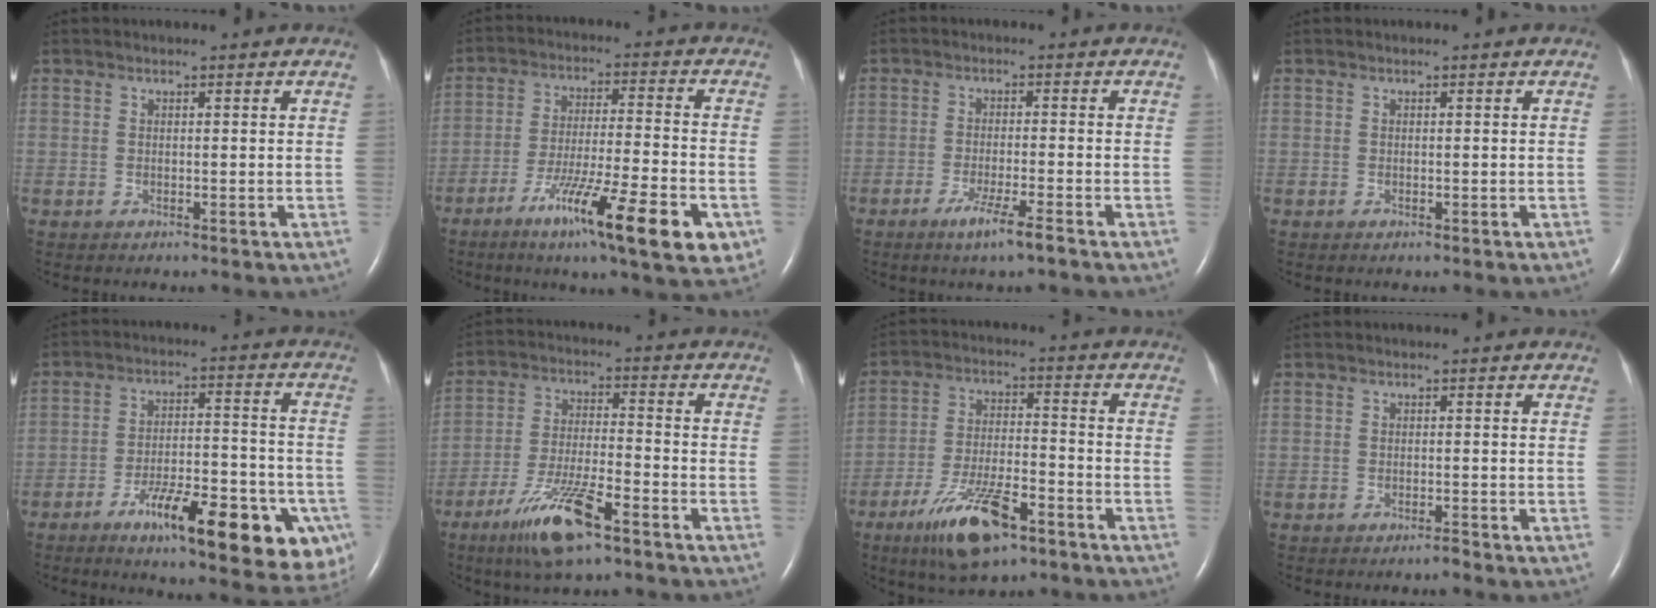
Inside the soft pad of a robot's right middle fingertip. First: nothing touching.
{"total": 16.7, "force": [-8.3, 1.4, 14.4], "torque": [-0.205, -0.026, -0.128]}
{"total": 4.7, "force": [-3.1, -0.4, 3.6], "torque": [-0.071, -0.011, -0.058]}
{"total": 0.0}
{"total": 19.4, "force": [-10.3, 4.8, 15.8], "torque": [-0.150, 0.017, -0.141]}
{"total": 11.4, "force": [-7.1, 1.7, 8.7], "torque": [-0.177, -0.021, -0.126]}
{"total": 11.9, "force": [-7.4, 3.2, 8.8], "torque": [-0.171, -0.012, -0.127]}
{"total": 0.9, "force": [-0.8, 0.0, 0.3], "torque": [-0.005, 0.000, -0.013]}